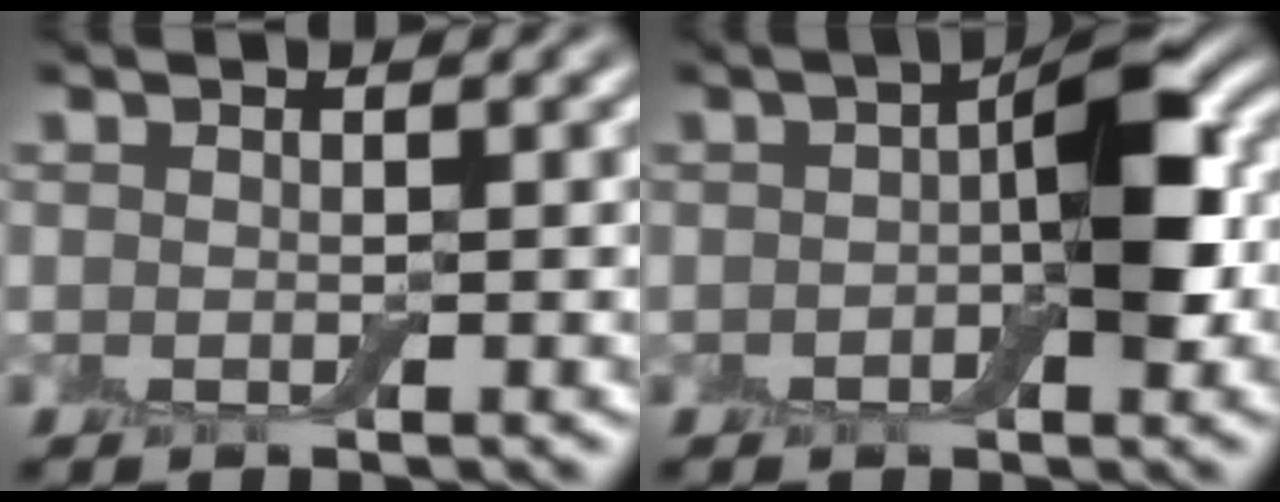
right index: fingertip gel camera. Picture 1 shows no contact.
{"total": 5.9, "force": [-0.1, 2.5, 5.3], "torque": [-0.076, 0.012, -0.008]}